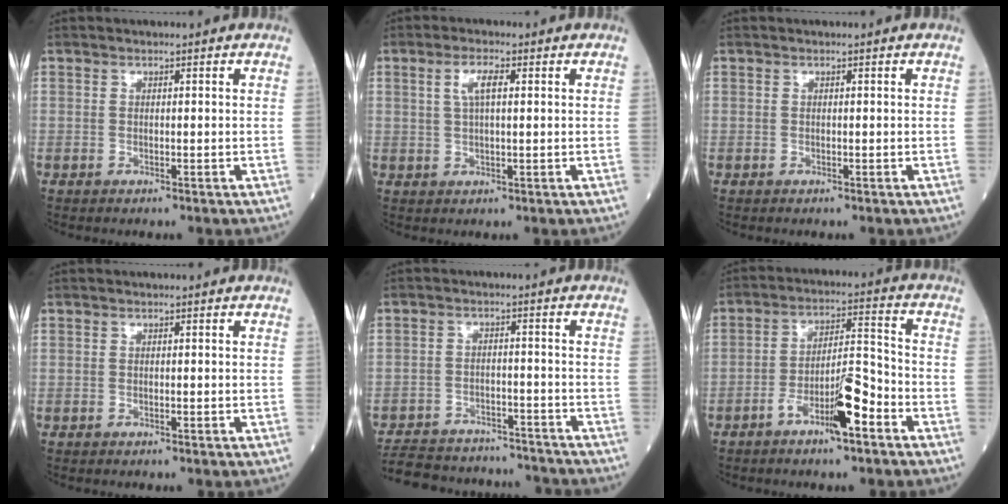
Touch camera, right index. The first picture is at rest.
{"total": 3.7, "force": [1.2, 0.8, 3.4], "torque": [-0.069, 0.007, 0.024]}
{"total": 0.0}
{"total": 0.0}
{"total": 16.3, "force": [-15.2, 4.4, 3.9], "torque": [-0.084, 0.012, -0.211]}
{"total": 8.6, "force": [-4.6, 1.4, 7.1], "torque": [-0.127, 0.012, -0.078]}